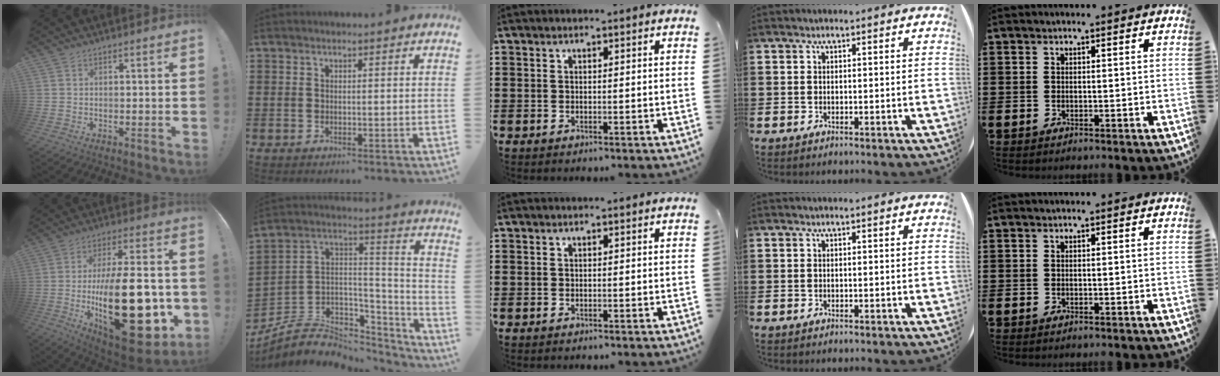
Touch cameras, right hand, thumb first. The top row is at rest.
{"thumb": {"total": 33.8, "force": [-5.2, 14.4, 30.1], "torque": [-0.487, 0.021, -0.059]}, "index": {"total": 7.2, "force": [-4.1, 5.5, 2.2], "torque": [-0.057, 0.004, -0.070]}}